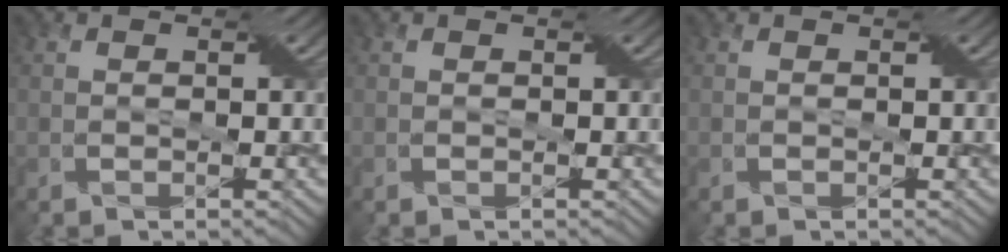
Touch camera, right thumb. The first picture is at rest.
{"total": 0.0}
{"total": 0.0}